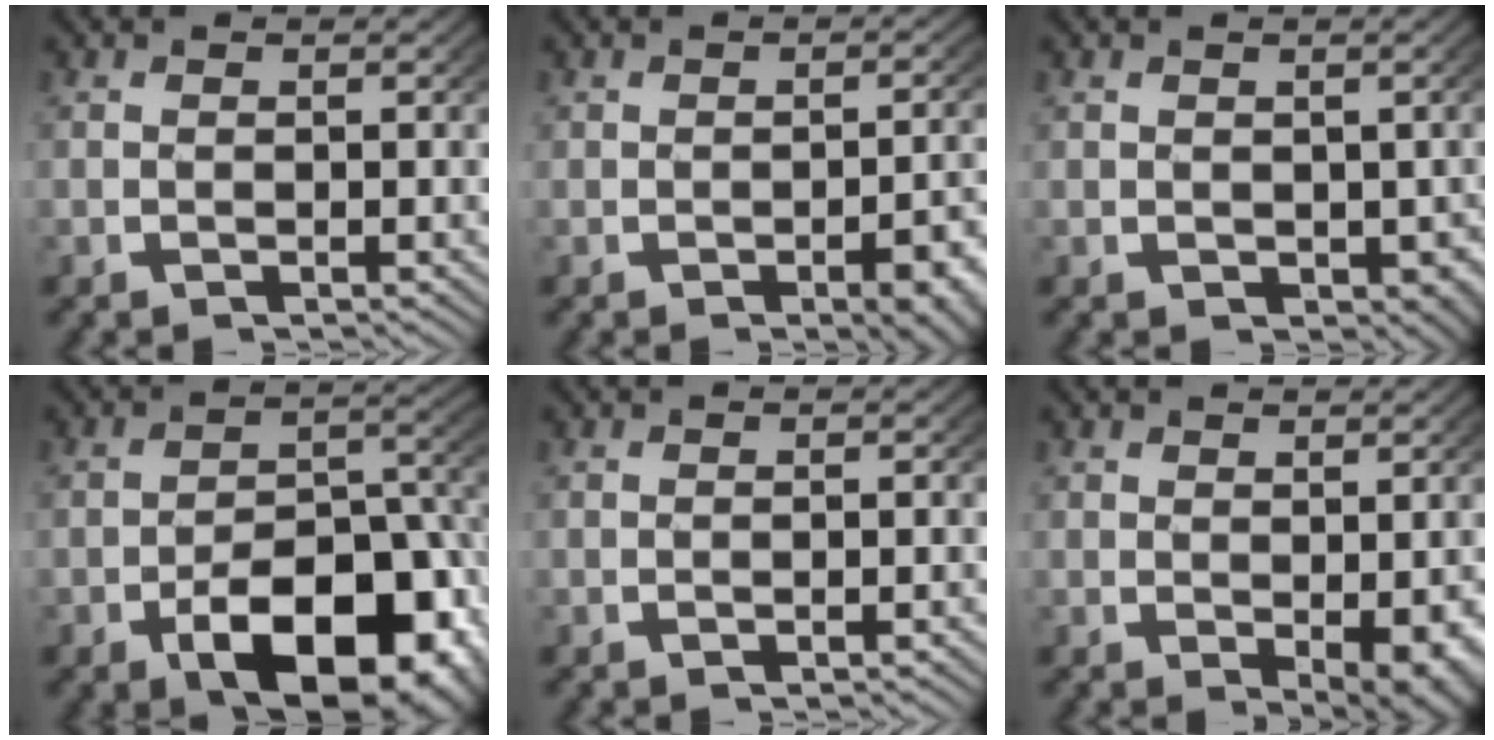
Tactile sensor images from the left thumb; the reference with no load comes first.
{"total": 2.9, "force": [-1.1, 1.3, 2.4], "torque": [-0.030, -0.001, -0.015]}
{"total": 2.2, "force": [0.0, 1.9, 1.1], "torque": [-0.010, -0.013, 0.016]}
{"total": 11.8, "force": [-4.1, 6.7, 8.8], "torque": [-0.133, -0.044, -0.040]}
{"total": 0.5, "force": [-0.4, -0.1, 0.3], "torque": [-0.004, 0.005, -0.010]}
{"total": 3.2, "force": [-0.1, 1.7, 2.7], "torque": [-0.035, -0.022, 0.016]}